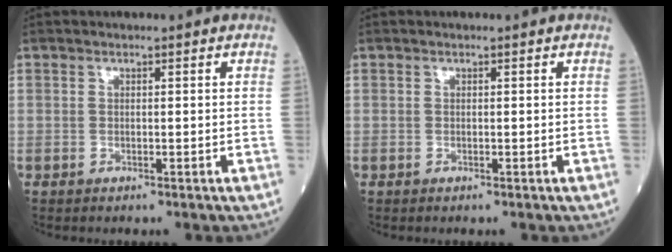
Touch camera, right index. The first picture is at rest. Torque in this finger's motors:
{"motor_torque": [0.00, 0.00, 0.00, 0.00]}